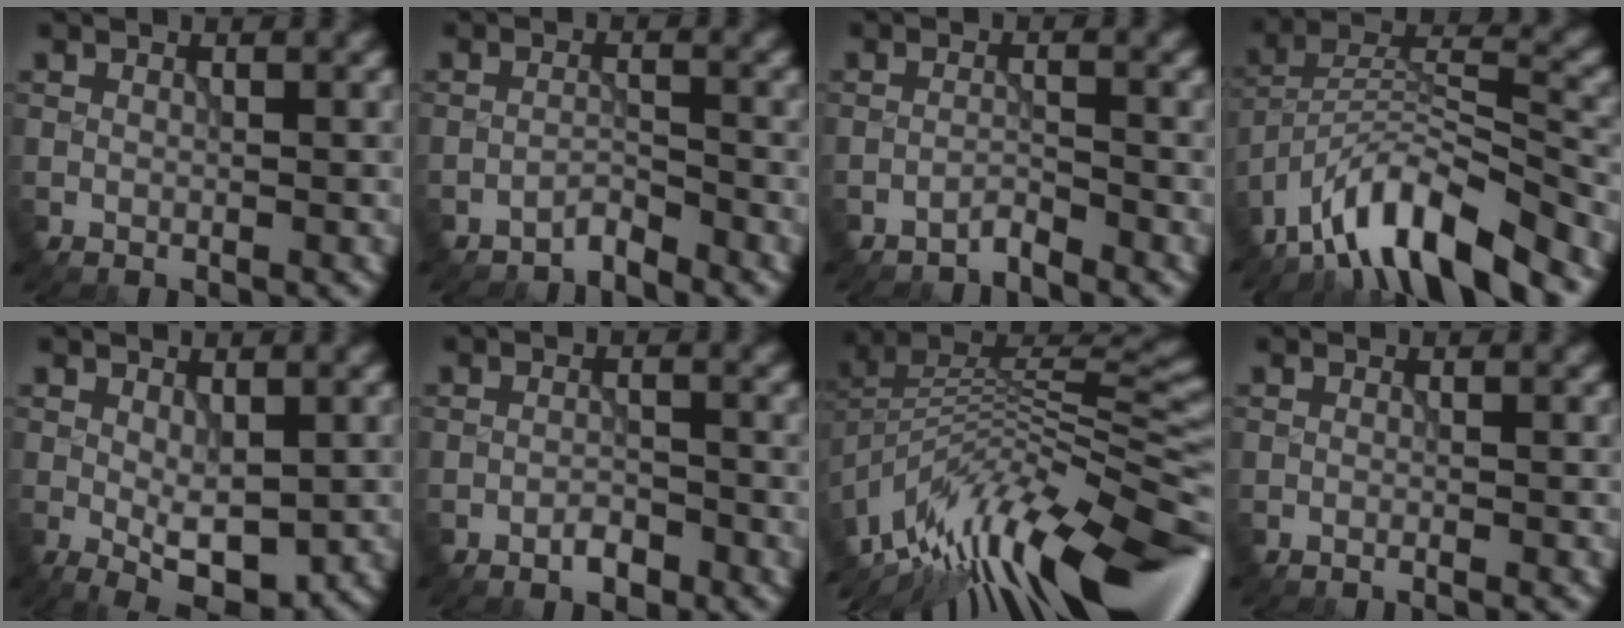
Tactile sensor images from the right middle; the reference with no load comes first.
{"total": 1.8, "force": [-1.8, 0.1, 0.3], "torque": [-0.002, 0.007, -0.035]}
{"total": 1.4, "force": [-1.4, 0.0, 0.2], "torque": [-0.001, 0.007, -0.030]}
{"total": 10.8, "force": [-8.4, 2.6, 6.3], "torque": [-0.097, 0.012, -0.159]}
{"total": 3.9, "force": [-0.4, 1.6, 3.6], "torque": [-0.064, -0.007, -0.003]}
{"total": 1.6, "force": [-1.2, 0.6, 0.9], "torque": [-0.013, 0.004, -0.024]}
{"total": 14.4, "force": [-7.5, 5.0, 11.2], "torque": [-0.211, 0.015, -0.129]}
{"total": 0.9, "force": [-0.7, 0.1, 0.5], "torque": [-0.001, -0.004, -0.021]}